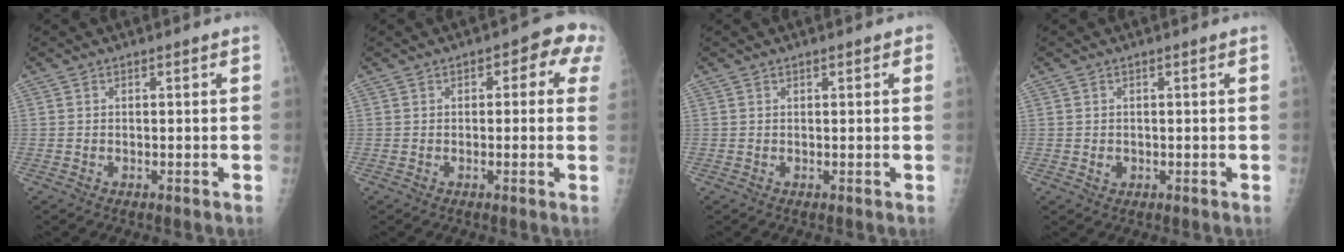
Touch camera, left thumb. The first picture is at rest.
{"total": 5.8, "force": [1.8, 3.2, 4.5], "torque": [-0.012, 0.011, 0.007]}
{"total": 1.5, "force": [0.8, 0.7, 1.1], "torque": [-0.010, 0.001, 0.009]}
{"total": 1.1, "force": [-0.1, 0.9, 0.6], "torque": [-0.007, 0.000, 0.003]}